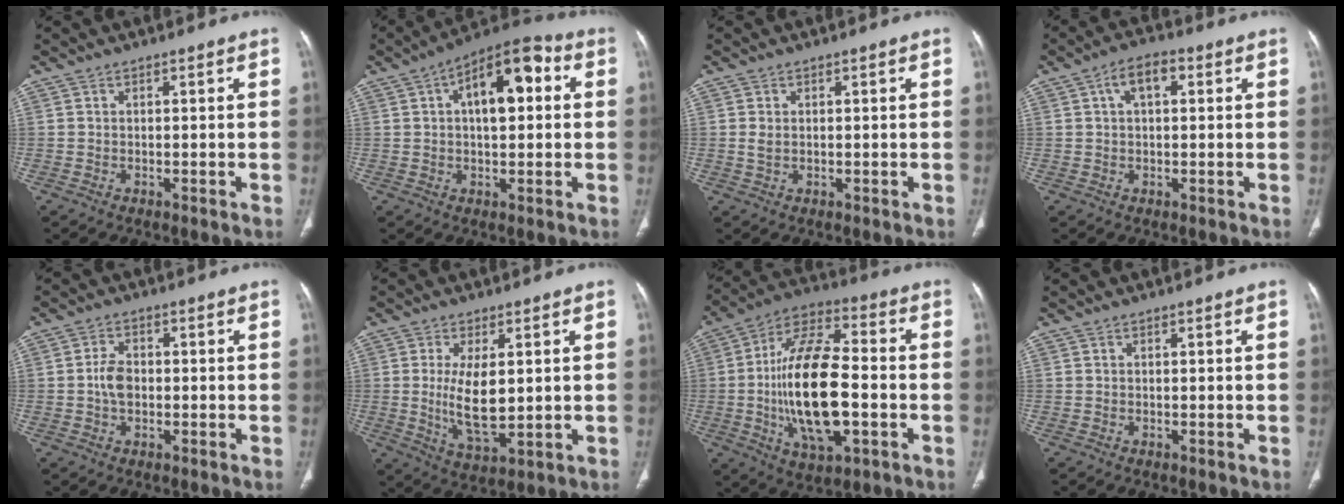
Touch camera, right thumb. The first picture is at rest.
{"total": 13.1, "force": [2.9, 6.4, 11.1], "torque": [-0.149, 0.028, 0.035]}
{"total": 1.6, "force": [0.2, 1.0, 1.2], "torque": [-0.029, 0.000, 0.006]}
{"total": 5.2, "force": [1.5, 2.8, 4.1], "torque": [-0.068, 0.016, 0.021]}
{"total": 4.0, "force": [-0.4, 2.7, 2.9], "torque": [-0.052, 0.009, -0.013]}
{"total": 9.7, "force": [0.8, 4.3, 8.7], "torque": [-0.152, -0.023, 0.025]}
{"total": 21.3, "force": [-3.1, 9.5, 18.8], "torque": [-0.340, 0.021, -0.052]}
{"total": 0.0}